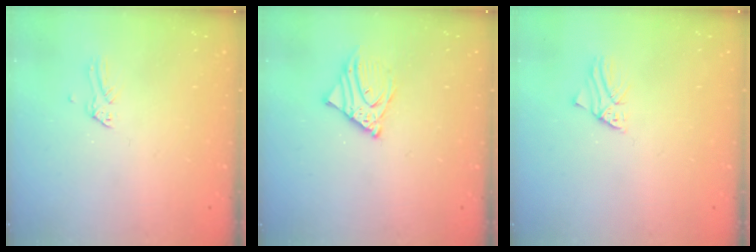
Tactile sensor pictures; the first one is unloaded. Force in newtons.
{"total": 7.0, "press": 6.9, "slide": 0.9}
{"total": 1.4, "press": 1.3, "slide": 0.1}